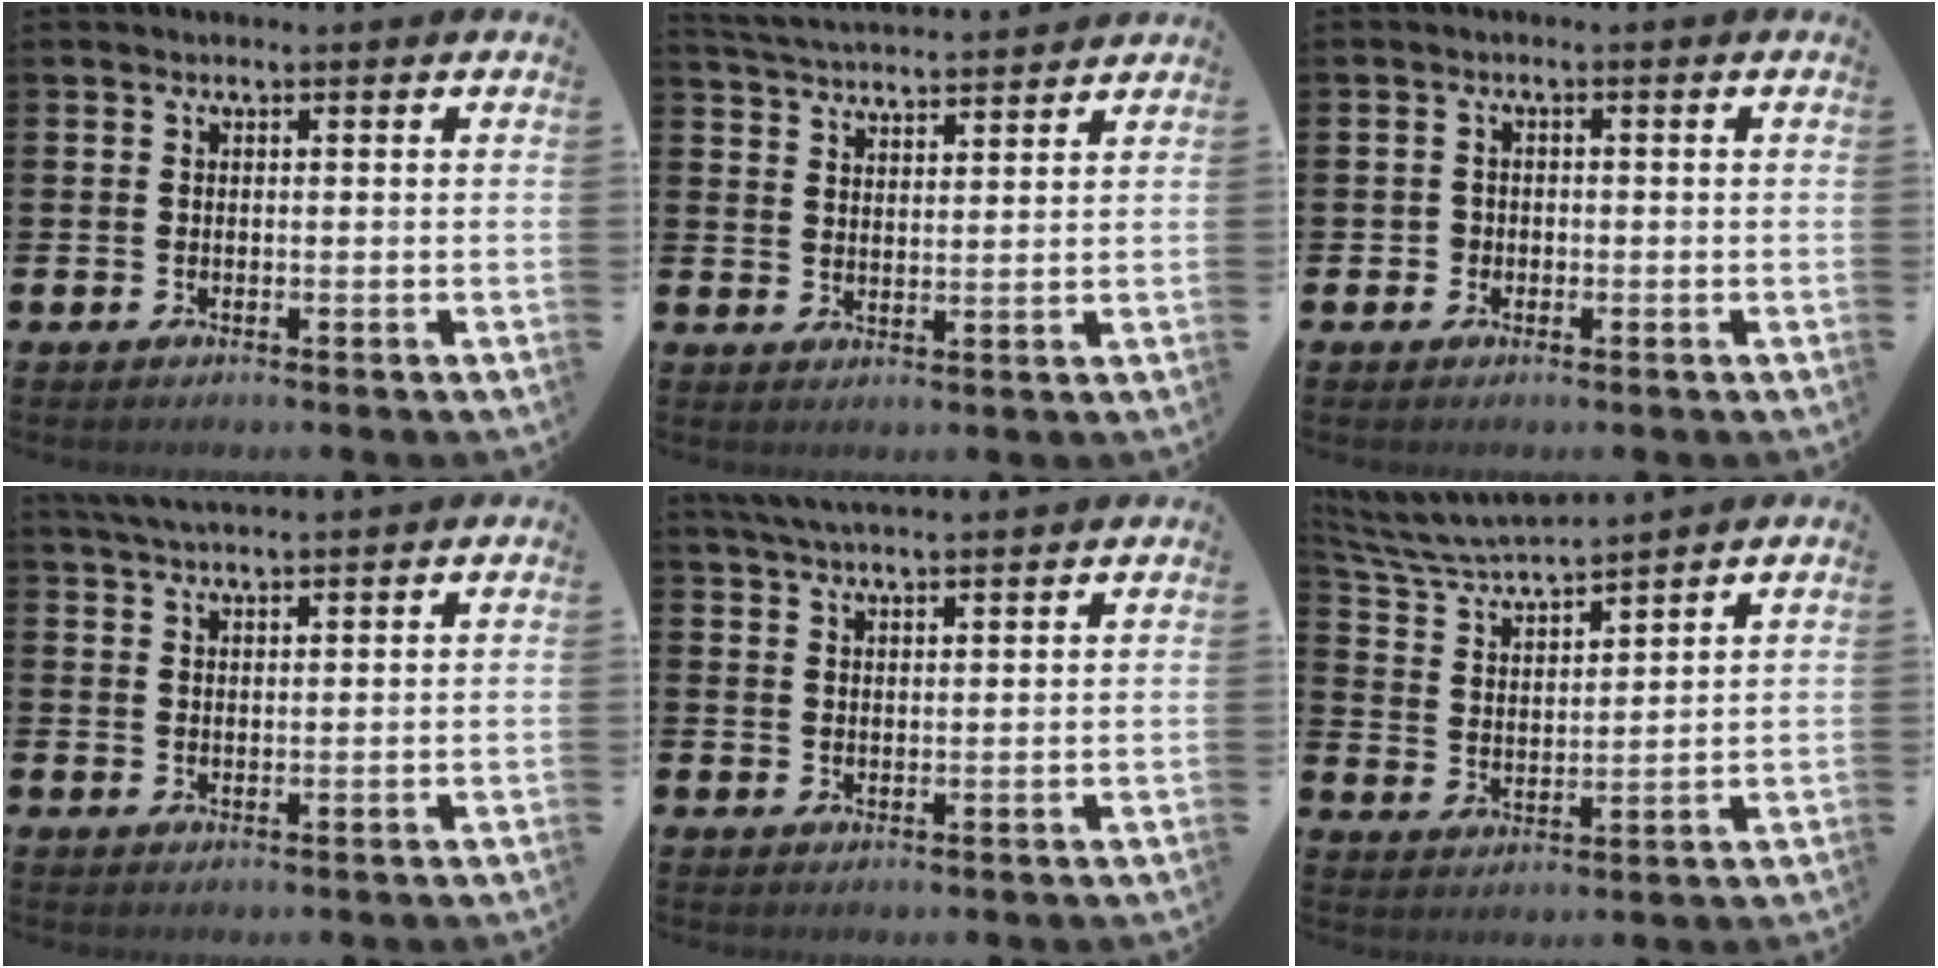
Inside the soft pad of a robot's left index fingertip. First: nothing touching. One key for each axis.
{"total": 4.4, "fx": 4.4, "fy": 0.1, "fz": 0.1, "tx": -0.019, "ty": -0.029, "tz": 0.079}
{"total": 1.4, "fx": -0.5, "fy": 1.3, "fz": 0.2, "tx": -0.001, "ty": 0.003, "tz": -0.013}
{"total": 3.6, "fx": 3.5, "fy": 0.2, "fz": 1.0, "tx": -0.023, "ty": -0.011, "tz": 0.064}
{"total": 4.2, "fx": 4.1, "fy": 0.0, "fz": 1.1, "tx": -0.033, "ty": -0.010, "tz": 0.075}
{"total": 5.8, "fx": 5.6, "fy": 0.5, "fz": 1.4, "tx": -0.054, "ty": -0.043, "tz": 0.093}